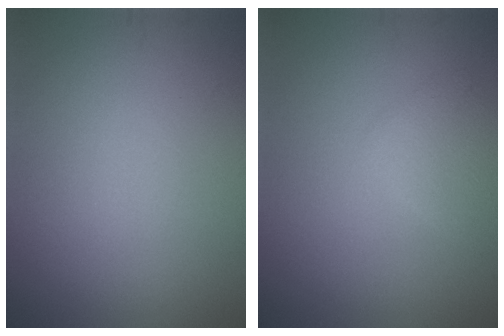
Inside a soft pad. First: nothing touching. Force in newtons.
{"total": 1.7, "press": 1.7, "slide": 0.1}